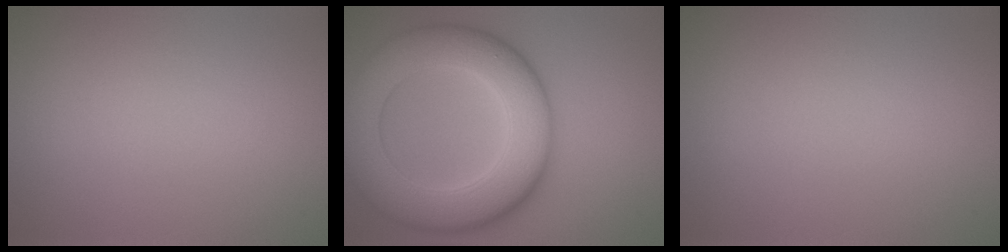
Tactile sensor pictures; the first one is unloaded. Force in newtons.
{"total": 10.9, "press": 10.9, "slide": 0.3}
{"total": 0.0}